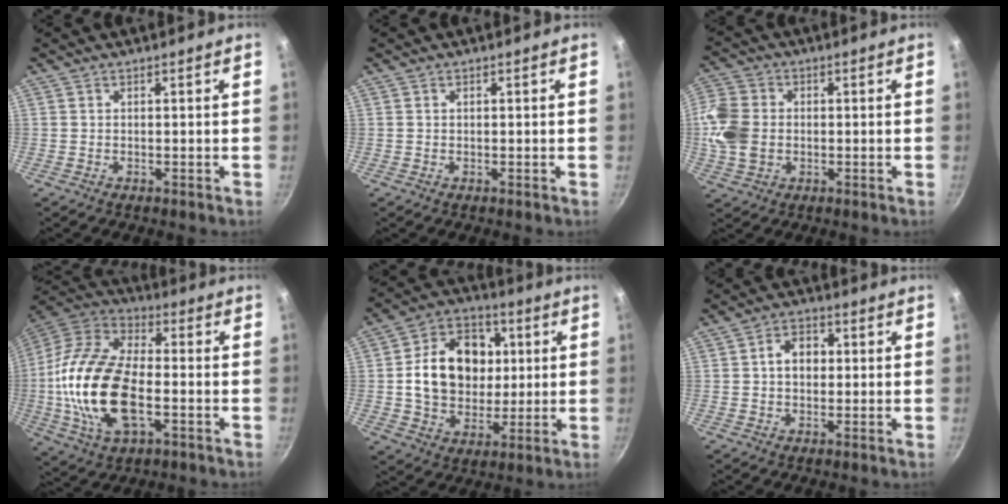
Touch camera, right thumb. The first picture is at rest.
{"total": 0.0}
{"total": 10.6, "force": [-0.4, 8.4, 6.5], "torque": [-0.124, 0.005, -0.019]}
{"total": 22.6, "force": [-3.7, 12.0, 18.8], "torque": [-0.370, 0.027, -0.078]}
{"total": 17.6, "force": [2.0, 13.8, 10.8], "torque": [-0.140, 0.018, 0.030]}
{"total": 5.7, "force": [0.5, 4.3, 3.7], "torque": [-0.032, 0.015, 0.001]}